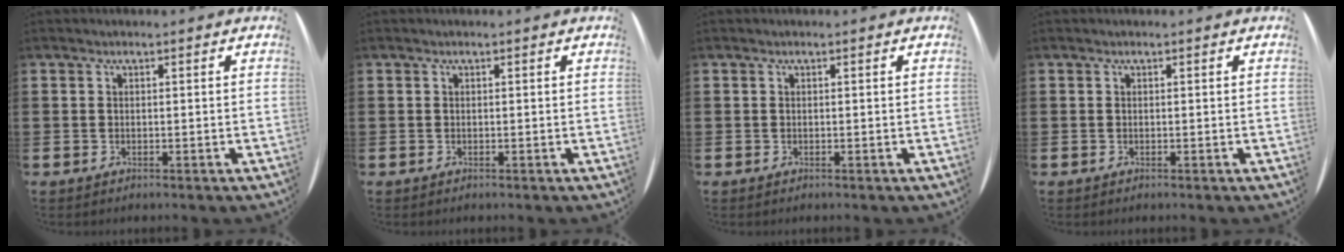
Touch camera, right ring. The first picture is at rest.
{"total": 0.0}
{"total": 0.0}
{"total": 0.0}